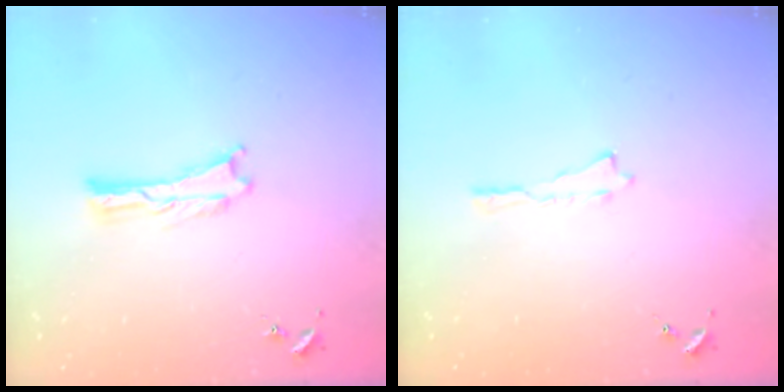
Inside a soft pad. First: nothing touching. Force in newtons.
{"total": 0.0}